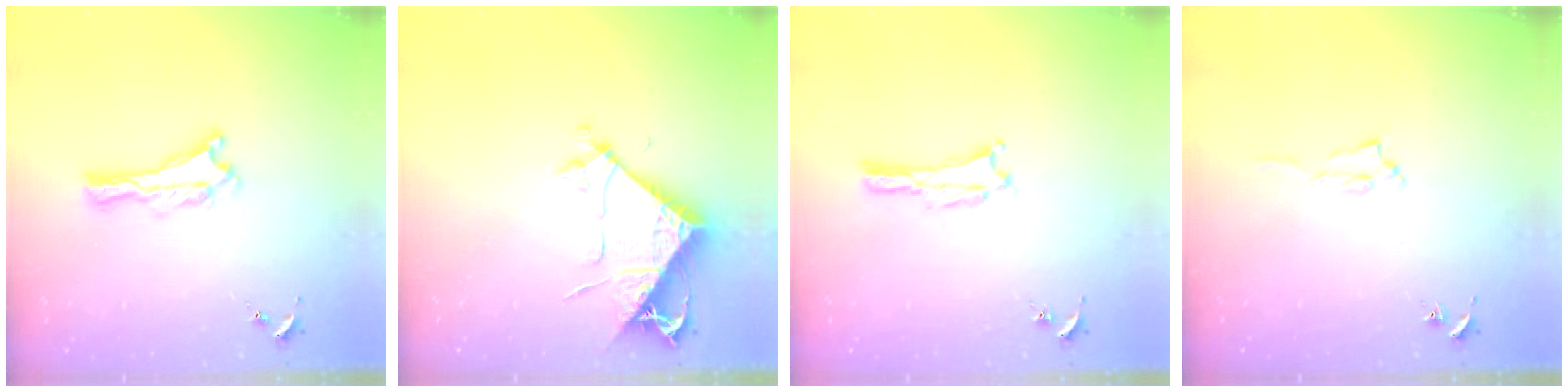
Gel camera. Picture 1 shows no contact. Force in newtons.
{"total": 7.7, "press": 7.6, "slide": 0.9}
{"total": 0.0}
{"total": 1.4, "press": 1.4, "slide": 0.2}